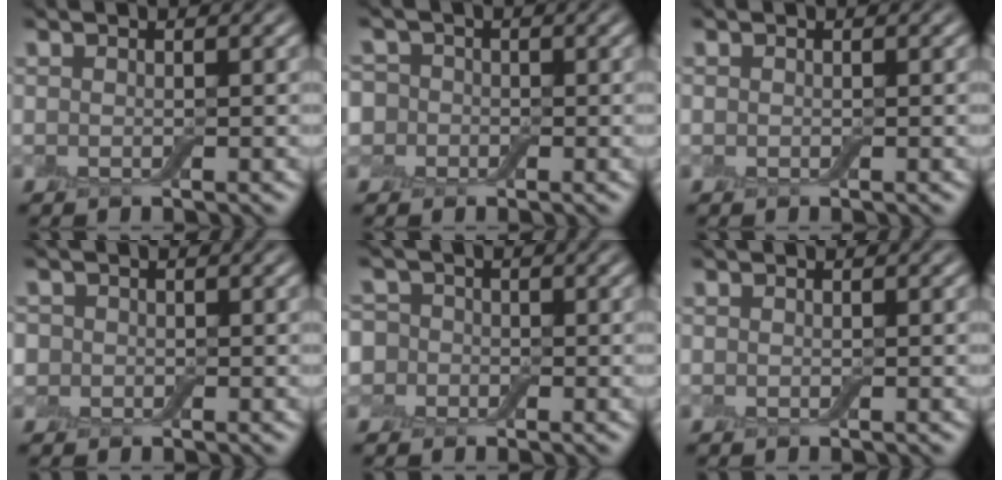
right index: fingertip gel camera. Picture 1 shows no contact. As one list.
[{"total": 4.4, "force": [0.3, 4.2, 1.5], "torque": [-0.017, 0.031, -0.043]}, {"total": 0.0}, {"total": 2.1, "force": [0.2, 2.0, 0.6], "torque": [-0.001, 0.007, -0.015]}, {"total": 4.9, "force": [-0.1, 4.6, 1.5], "torque": [-0.025, 0.035, -0.051]}, {"total": 0.0}]